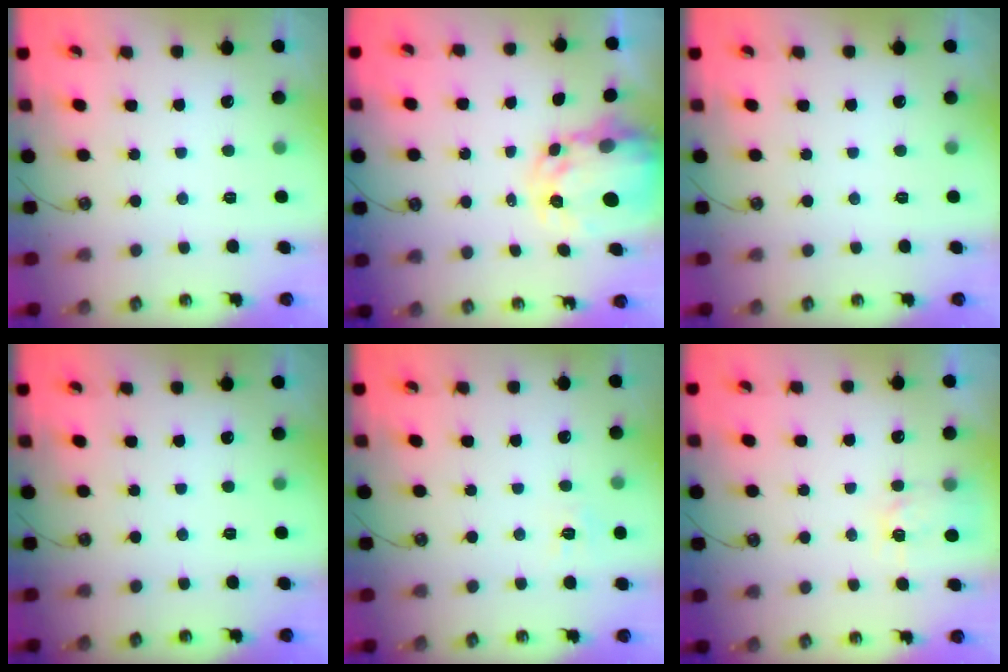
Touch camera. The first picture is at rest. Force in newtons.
{"total": 5.5, "press": 5.5, "slide": 0.6}
{"total": 0.0}
{"total": 0.0}
{"total": 5.6, "press": 5.6, "slide": 0.6}
{"total": 4.8, "press": 4.7, "slide": 0.6}